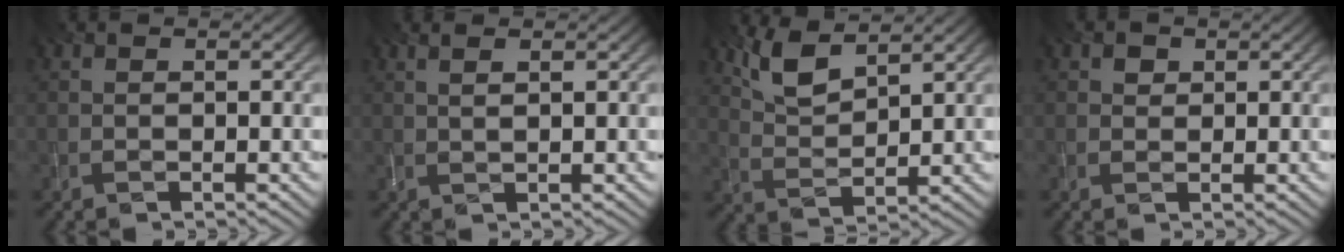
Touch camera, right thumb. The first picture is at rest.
{"total": 1.5, "force": [0.8, 0.2, 1.2], "torque": [-0.022, 0.004, 0.016]}
{"total": 5.7, "force": [3.9, 2.0, 3.6], "torque": [-0.089, -0.001, 0.084]}
{"total": 1.3, "force": [0.6, 1.1, 0.4], "torque": [-0.006, 0.000, 0.010]}